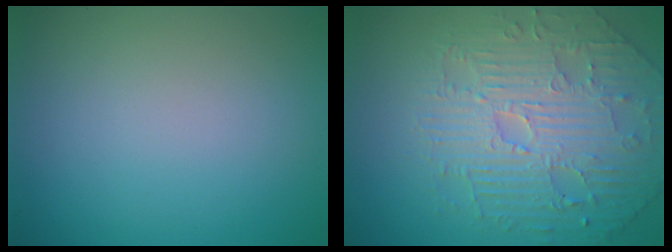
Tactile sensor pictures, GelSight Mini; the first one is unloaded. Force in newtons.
{"total": 5.1, "press": 4.9, "slide": 1.5}